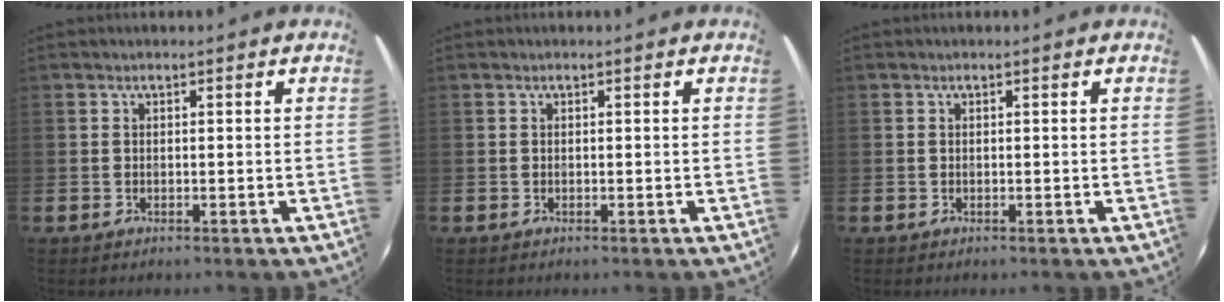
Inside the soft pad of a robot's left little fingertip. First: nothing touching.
{"total": 0.0}
{"total": 0.0}